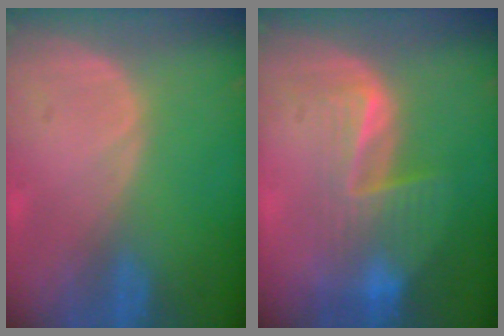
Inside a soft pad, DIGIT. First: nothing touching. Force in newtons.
{"total": 7.1, "press": 6.5, "slide": 2.9}